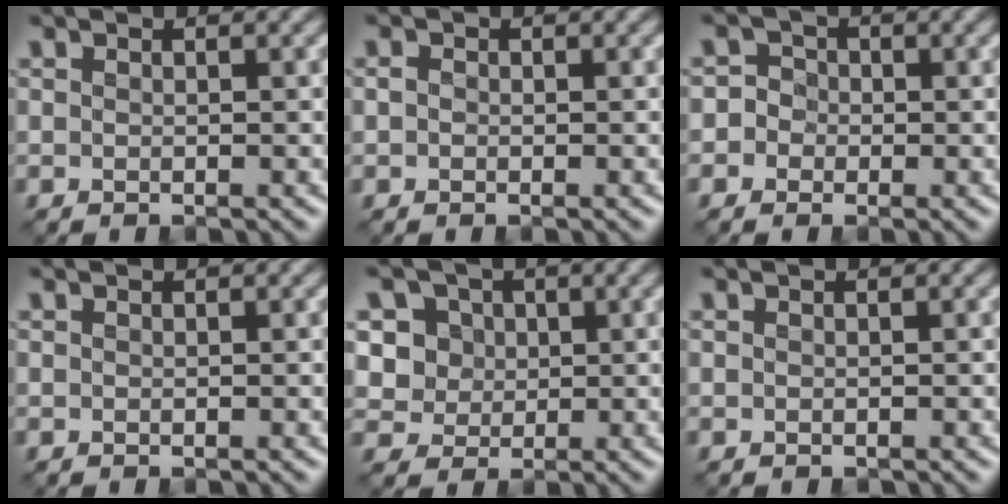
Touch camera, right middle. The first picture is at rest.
{"total": 0.7, "force": [0.0, 0.6, 0.3], "torque": [-0.005, -0.002, -0.003]}
{"total": 2.6, "force": [-0.3, 2.5, 0.7], "torque": [0.016, 0.017, -0.033]}
{"total": 0.0}
{"total": 6.4, "force": [2.4, 5.5, 2.4], "torque": [-0.038, 0.012, 0.033]}
{"total": 0.0}